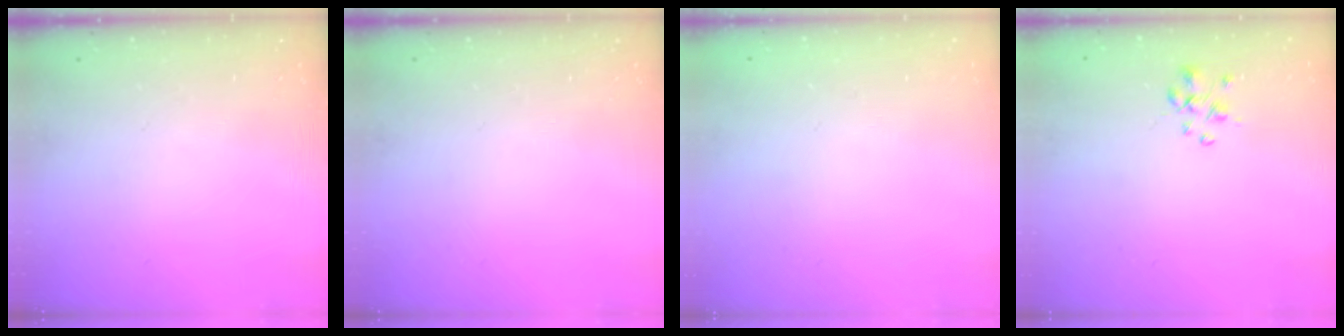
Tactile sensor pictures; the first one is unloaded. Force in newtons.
{"total": 0.0}
{"total": 1.8, "press": 1.8, "slide": 0.2}
{"total": 2.5, "press": 2.4, "slide": 0.5}